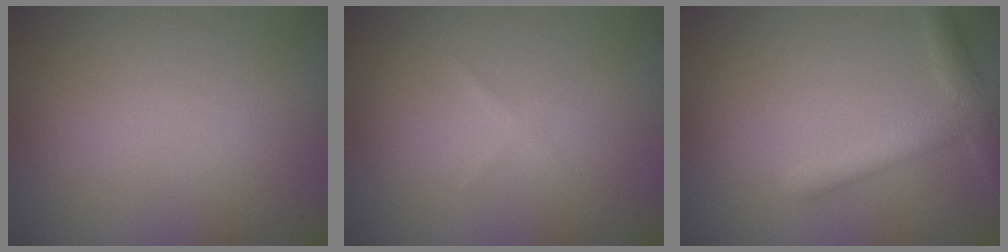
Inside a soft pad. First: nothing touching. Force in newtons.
{"total": 0.5, "press": 0.5, "slide": 0.0}
{"total": 3.2, "press": 3.2, "slide": 0.2}